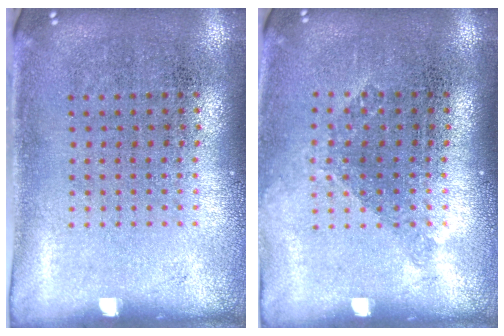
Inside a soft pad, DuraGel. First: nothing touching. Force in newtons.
{"total": 1.0, "press": 0.8, "slide": 0.6}